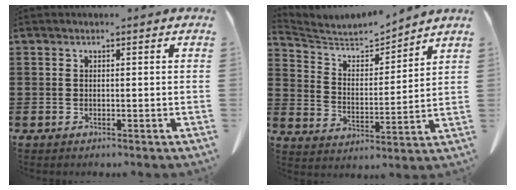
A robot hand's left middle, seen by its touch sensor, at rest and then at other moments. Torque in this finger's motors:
{"motor_torque": [-1.19, 0.95, -0.73, -0.12]}